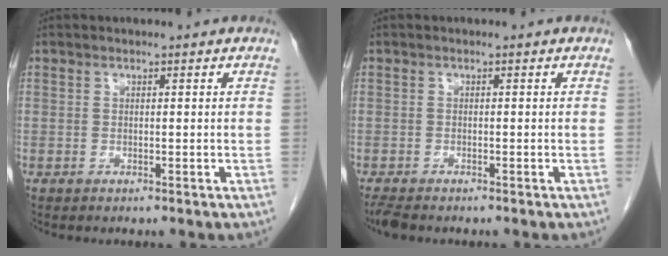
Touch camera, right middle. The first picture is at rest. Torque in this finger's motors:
{"motor_torque": [0.20, -0.14, 0.01, 0.02]}